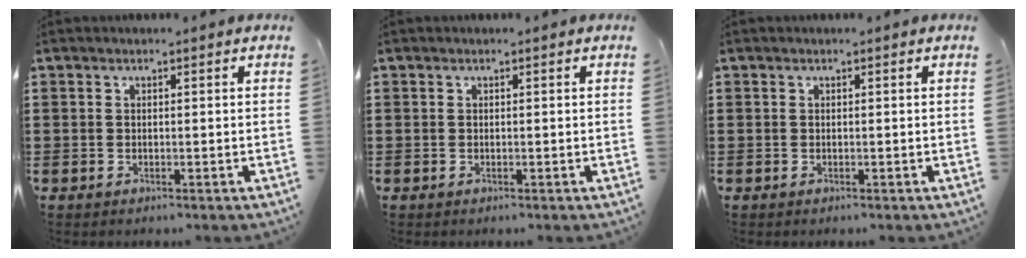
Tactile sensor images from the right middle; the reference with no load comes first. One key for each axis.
{"total": 0.0}
{"total": 0.0}